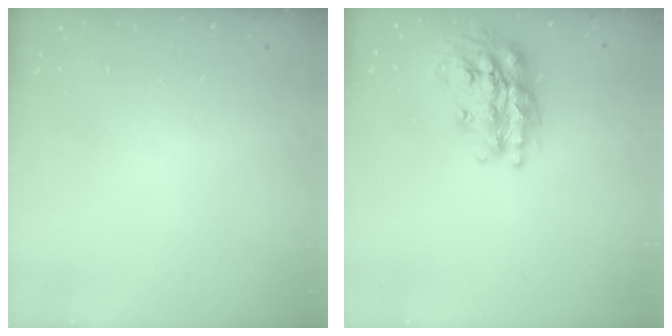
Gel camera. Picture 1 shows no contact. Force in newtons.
{"total": 19.2, "press": 19.1, "slide": 1.6}